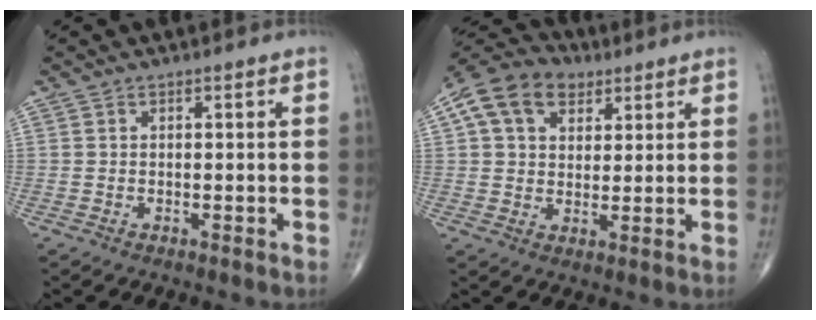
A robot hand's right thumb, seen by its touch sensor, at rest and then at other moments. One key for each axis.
{"total": 13.3, "fx": 5.8, "fy": 9.0, "fz": 7.9, "tx": -0.123, "ty": 0.008, "tz": 0.096}